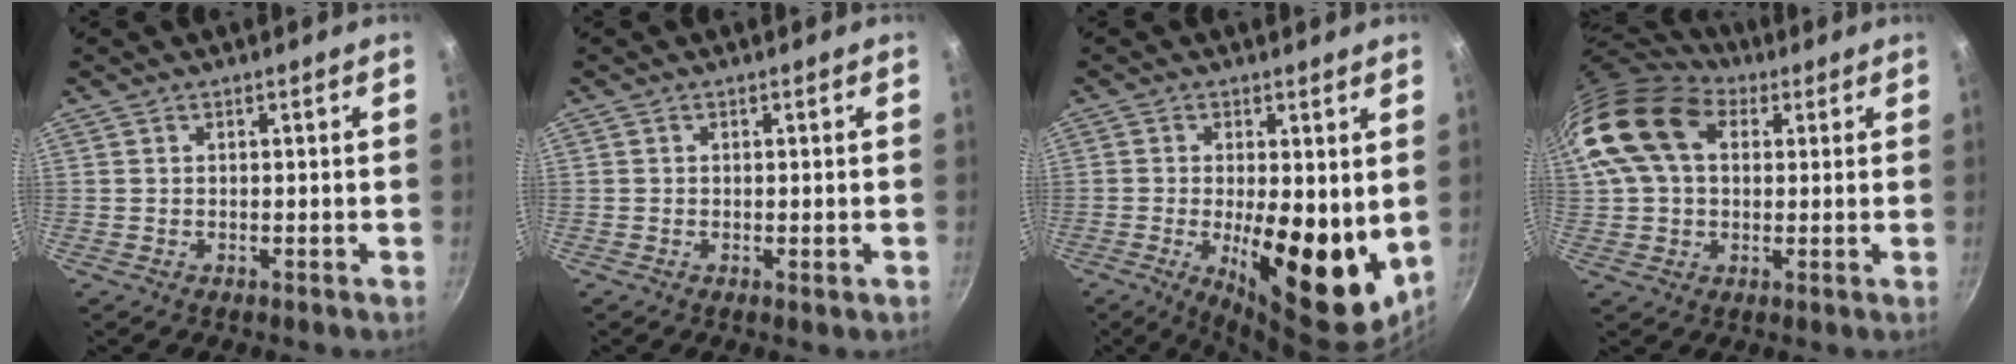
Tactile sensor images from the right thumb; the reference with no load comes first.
{"total": 0.7, "force": [-0.3, 0.1, 0.6], "torque": [-0.010, -0.003, -0.006]}
{"total": 16.2, "force": [-1.3, 6.3, 14.9], "torque": [-0.195, -0.023, -0.010]}
{"total": 17.2, "force": [4.7, 11.9, 11.5], "torque": [-0.213, 0.025, 0.073]}